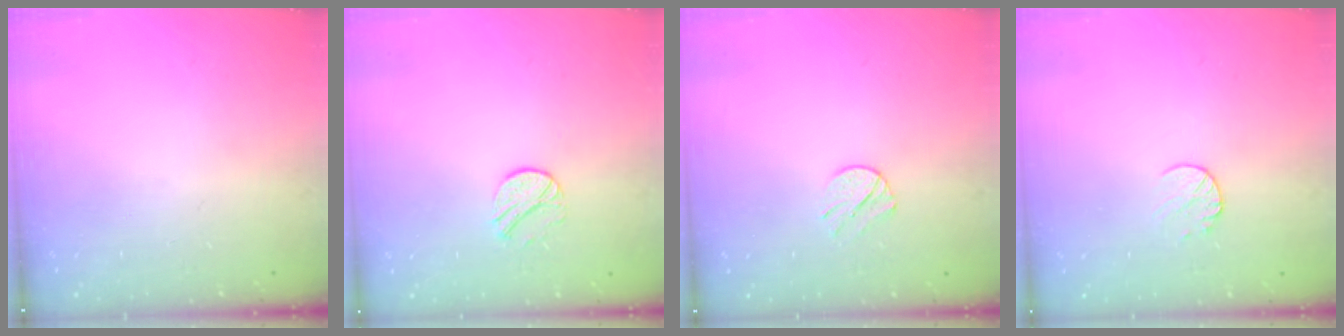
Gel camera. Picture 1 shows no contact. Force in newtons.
{"total": 8.0, "press": 8.0, "slide": 0.7}
{"total": 5.8, "press": 5.7, "slide": 1.0}
{"total": 6.7, "press": 6.6, "slide": 0.6}